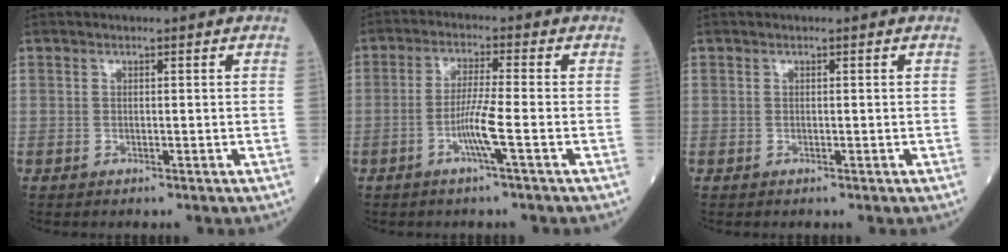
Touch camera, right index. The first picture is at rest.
{"total": 5.1, "force": [-1.8, -0.8, 4.7], "torque": [-0.095, -0.004, -0.036]}
{"total": 0.0}